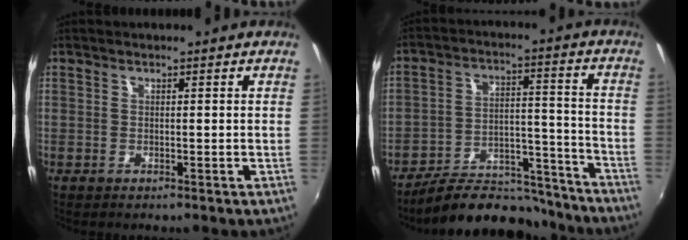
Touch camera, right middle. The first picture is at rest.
{"total": 17.1, "force": [-15.4, 5.9, 4.9], "torque": [-0.087, 0.040, -0.212]}